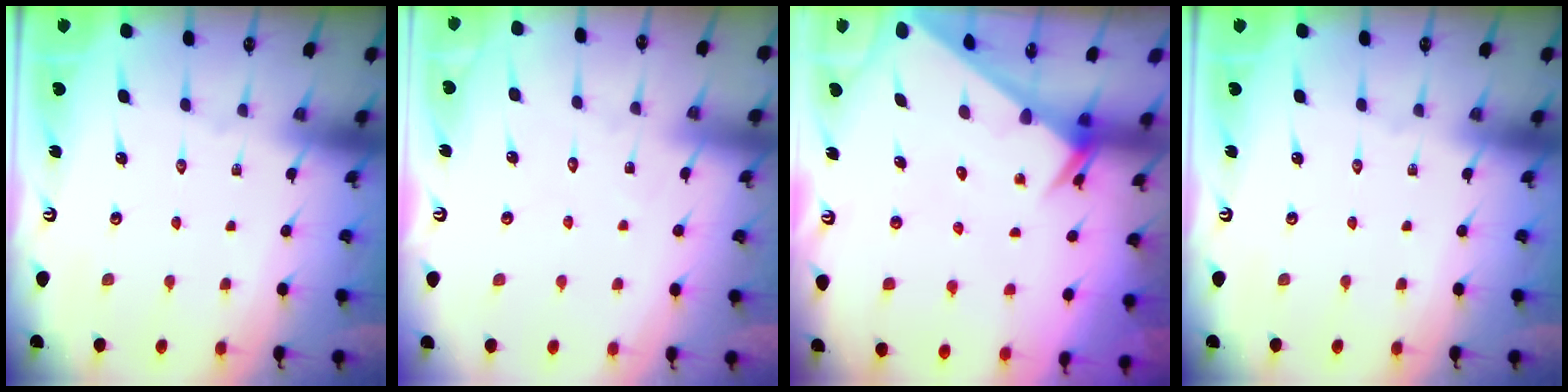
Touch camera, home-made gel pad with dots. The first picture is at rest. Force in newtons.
{"total": 3.5, "press": 3.5, "slide": 0.4}
{"total": 2.5, "press": 2.5, "slide": 0.1}
{"total": 0.0}